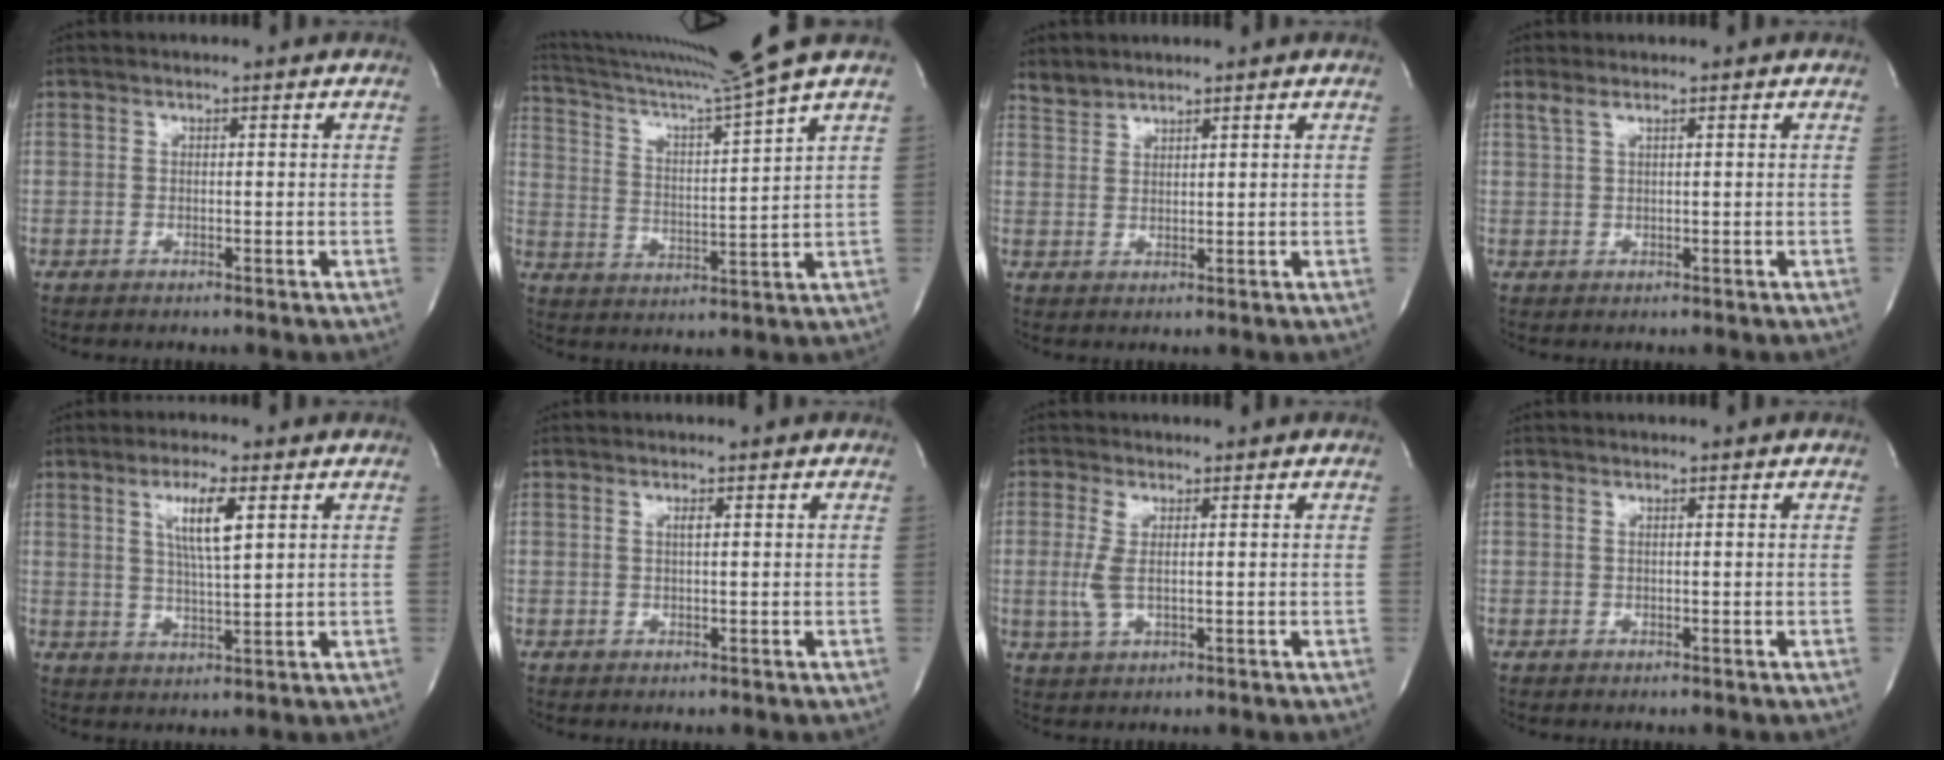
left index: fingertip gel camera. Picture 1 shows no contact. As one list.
[{"total": 13.9, "force": [12.1, -4.6, 5.1], "torque": [-0.098, -0.050, 0.199]}, {"total": 2.1, "force": [2.1, 0.2, -0.3], "torque": [-0.004, 0.005, 0.047]}, {"total": 1.0, "force": [0.7, 0.0, 0.8], "torque": [-0.031, 0.012, 0.020]}, {"total": 6.0, "force": [2.2, 0.4, 5.6], "torque": [-0.109, -0.008, 0.040]}, {"total": 0.6, "force": [0.0, 0.0, 0.6], "torque": [-0.016, -0.003, 0.000]}, {"total": 3.5, "force": [0.2, 1.0, 3.4], "torque": [-0.089, -0.004, 0.010]}, {"total": 0.0}]